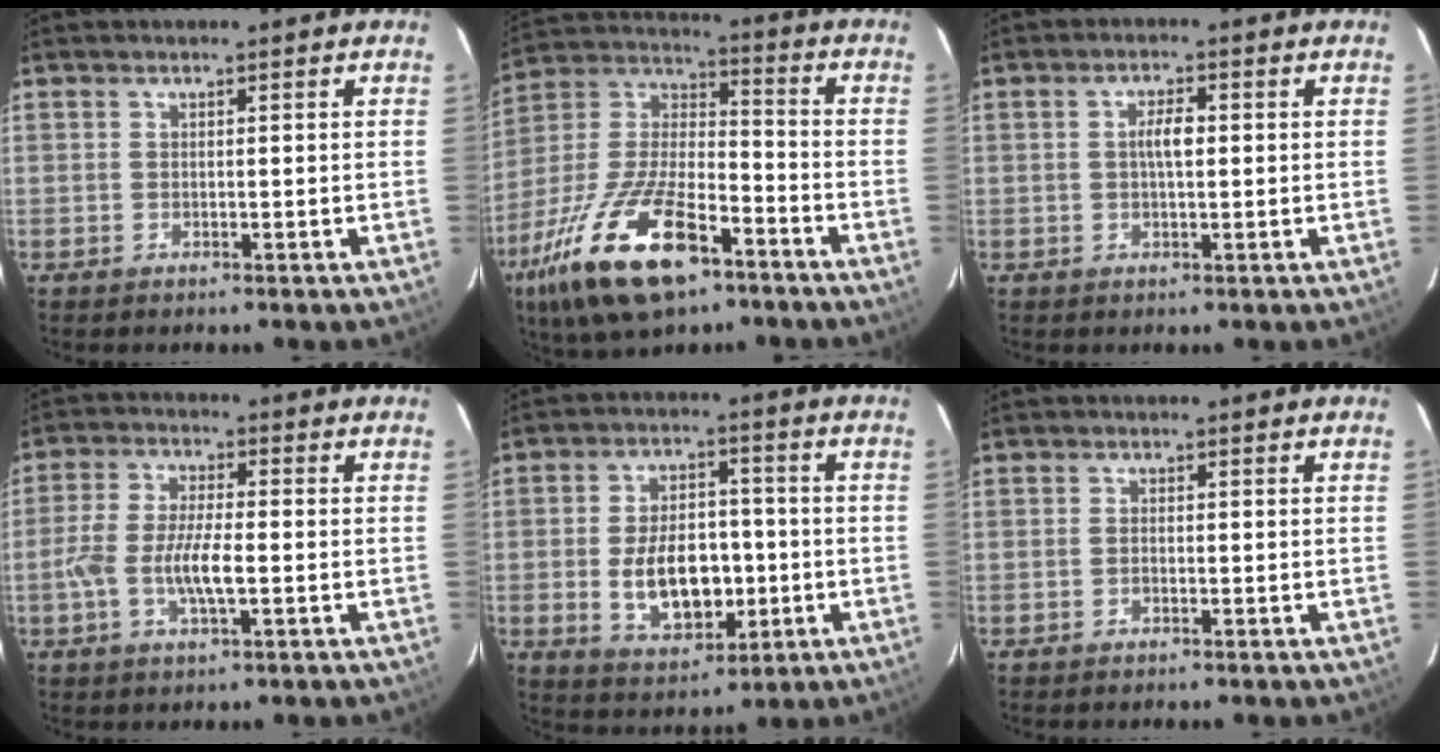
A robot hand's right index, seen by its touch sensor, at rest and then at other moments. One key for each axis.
{"total": 22.8, "fx": -12.9, "fy": 9.1, "fz": 16.4, "tx": -0.340, "ty": -0.027, "tz": -0.230}
{"total": 3.2, "fx": 0.2, "fy": 1.2, "fz": 3.0, "tx": -0.055, "ty": 0.006, "tz": 0.004}
{"total": 8.3, "fx": -2.1, "fy": 2.4, "fz": 7.6, "tx": -0.156, "ty": 0.000, "tz": -0.042}
{"total": 12.9, "fx": -2.2, "fy": 7.6, "fz": 10.1, "tx": -0.193, "ty": 0.010, "tz": -0.018}
{"total": 0.8, "fx": -0.3, "fy": 0.5, "fz": 0.6, "tx": -0.013, "ty": 0.002, "tz": -0.007}